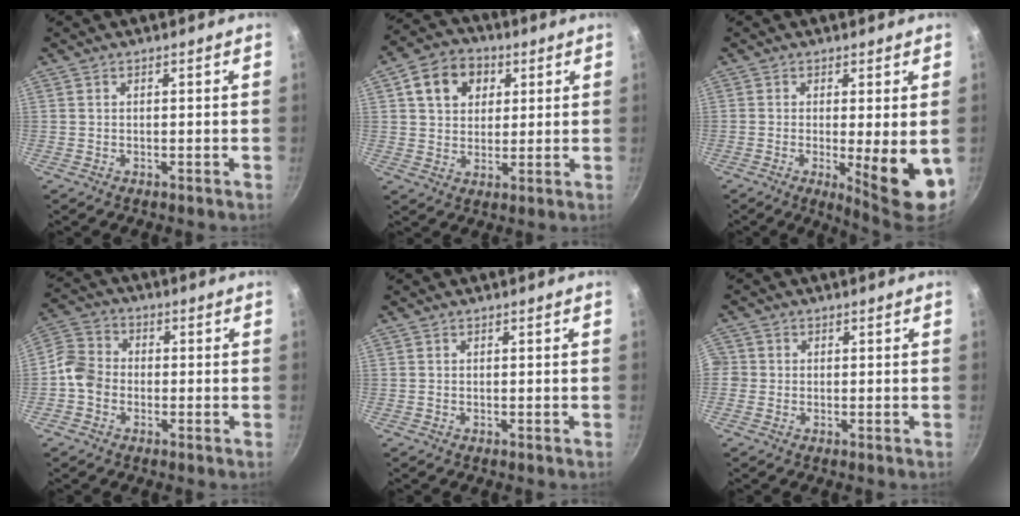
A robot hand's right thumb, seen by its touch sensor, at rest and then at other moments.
{"total": 10.0, "force": [3.6, 7.8, 5.1], "torque": [-0.060, 0.004, 0.051]}
{"total": 9.4, "force": [-1.4, 1.7, 9.2], "torque": [-0.118, -0.013, -0.010]}
{"total": 6.7, "force": [-1.8, 5.5, 3.3], "torque": [-0.044, 0.021, -0.055]}
{"total": 0.0}
{"total": 2.5, "force": [-0.5, 2.4, 0.5], "torque": [0.001, 0.006, -0.016]}